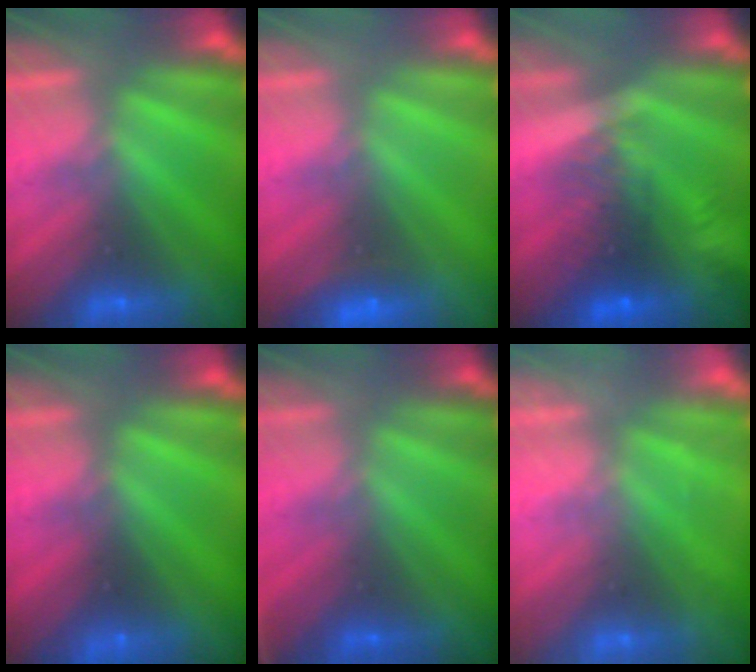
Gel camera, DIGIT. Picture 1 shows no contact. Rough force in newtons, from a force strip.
{"total": 2.3}
{"total": 7.6}
{"total": 4.4}
{"total": 2.5}
{"total": 2.2}